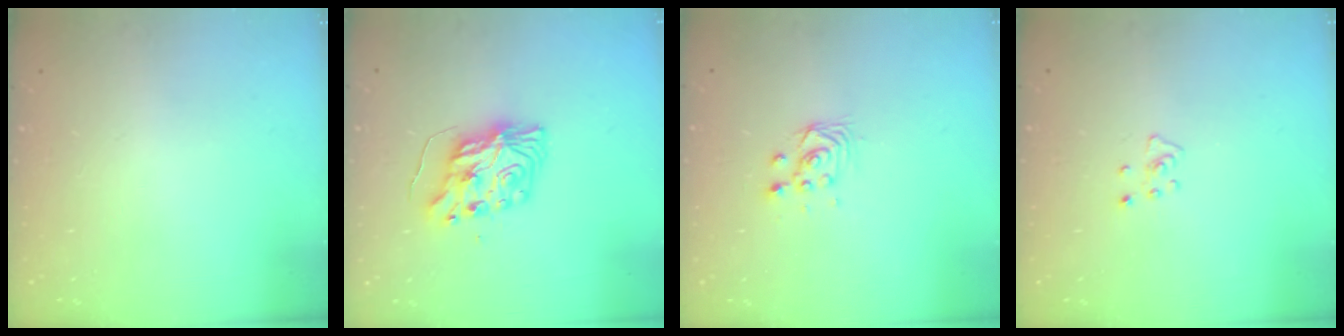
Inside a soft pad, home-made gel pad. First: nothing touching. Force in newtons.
{"total": 9.1, "press": 9.0, "slide": 0.6}
{"total": 3.0, "press": 3.0, "slide": 0.1}
{"total": 4.1, "press": 4.0, "slide": 0.5}